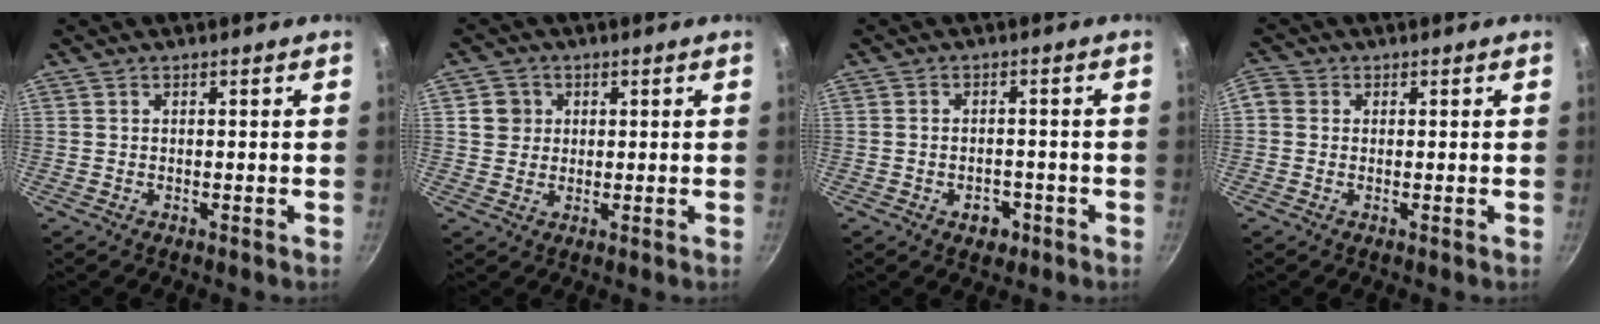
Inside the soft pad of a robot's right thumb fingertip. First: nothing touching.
{"total": 4.1, "force": [1.0, 3.9, 1.0], "torque": [0.010, 0.006, 0.013]}
{"total": 3.8, "force": [-1.8, 2.6, 2.0], "torque": [-0.018, 0.015, -0.020]}
{"total": 2.5, "force": [0.1, 2.3, 1.0], "torque": [-0.017, 0.005, -0.010]}